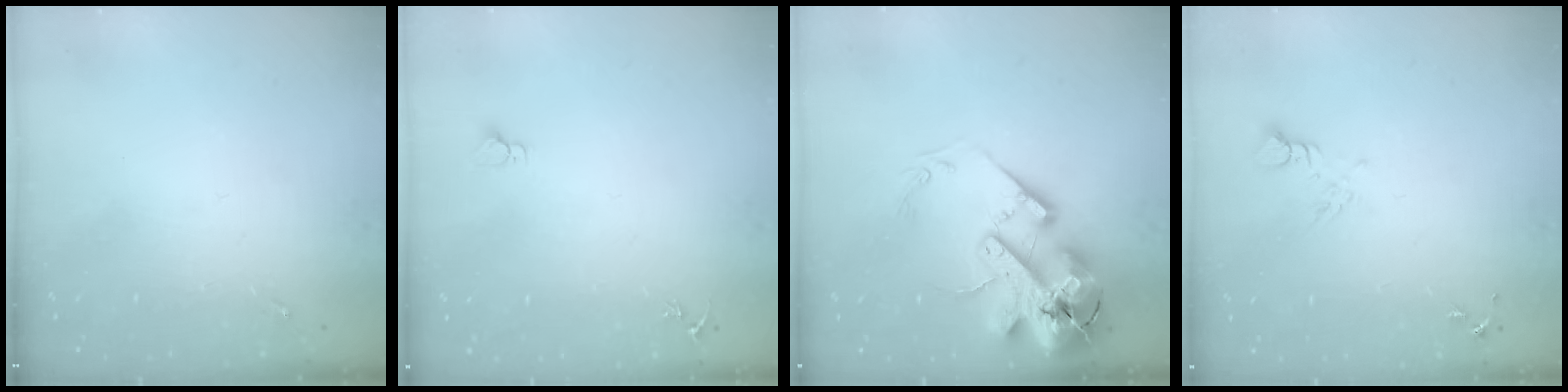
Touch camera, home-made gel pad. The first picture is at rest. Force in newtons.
{"total": 2.8, "press": 2.8, "slide": 0.2}
{"total": 20.9, "press": 20.6, "slide": 3.4}
{"total": 5.0, "press": 4.9, "slide": 0.5}